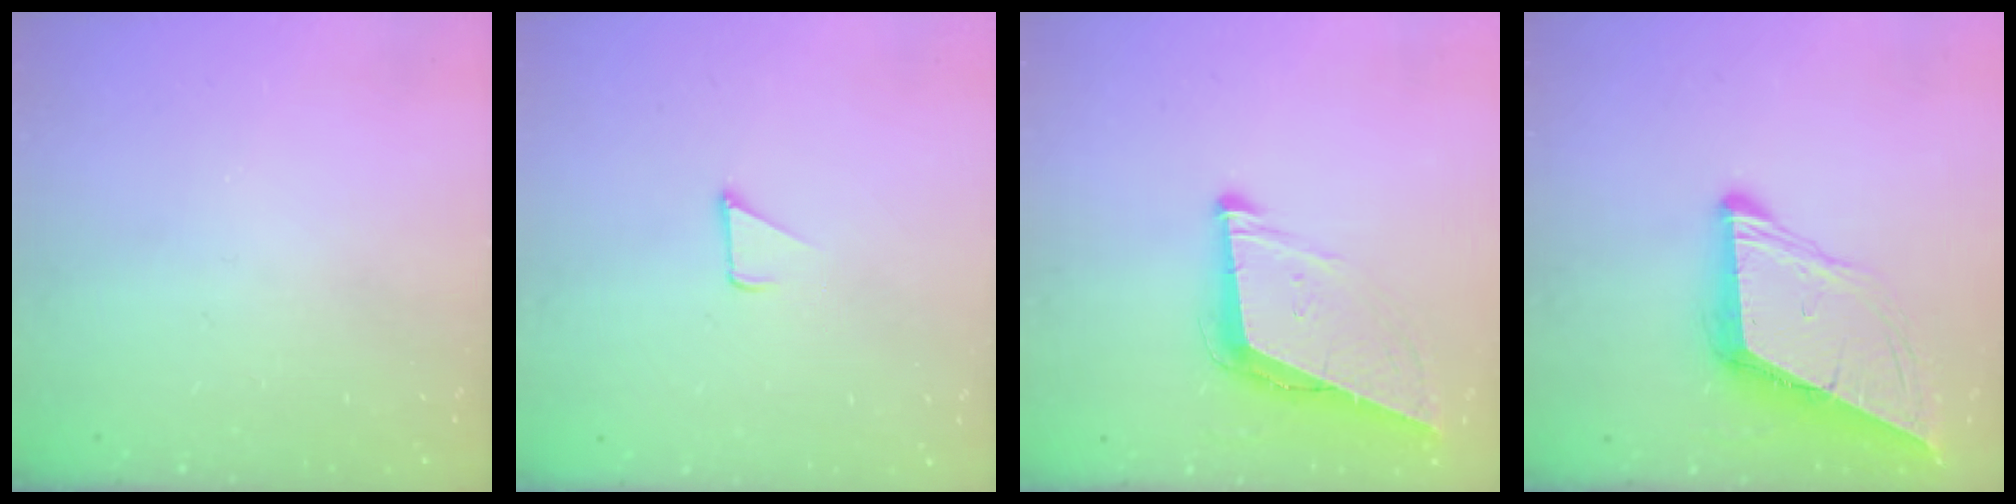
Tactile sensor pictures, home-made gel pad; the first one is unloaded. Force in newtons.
{"total": 1.7, "press": 1.7, "slide": 0.1}
{"total": 9.3, "press": 8.9, "slide": 2.7}
{"total": 9.1, "press": 9.1, "slide": 0.4}